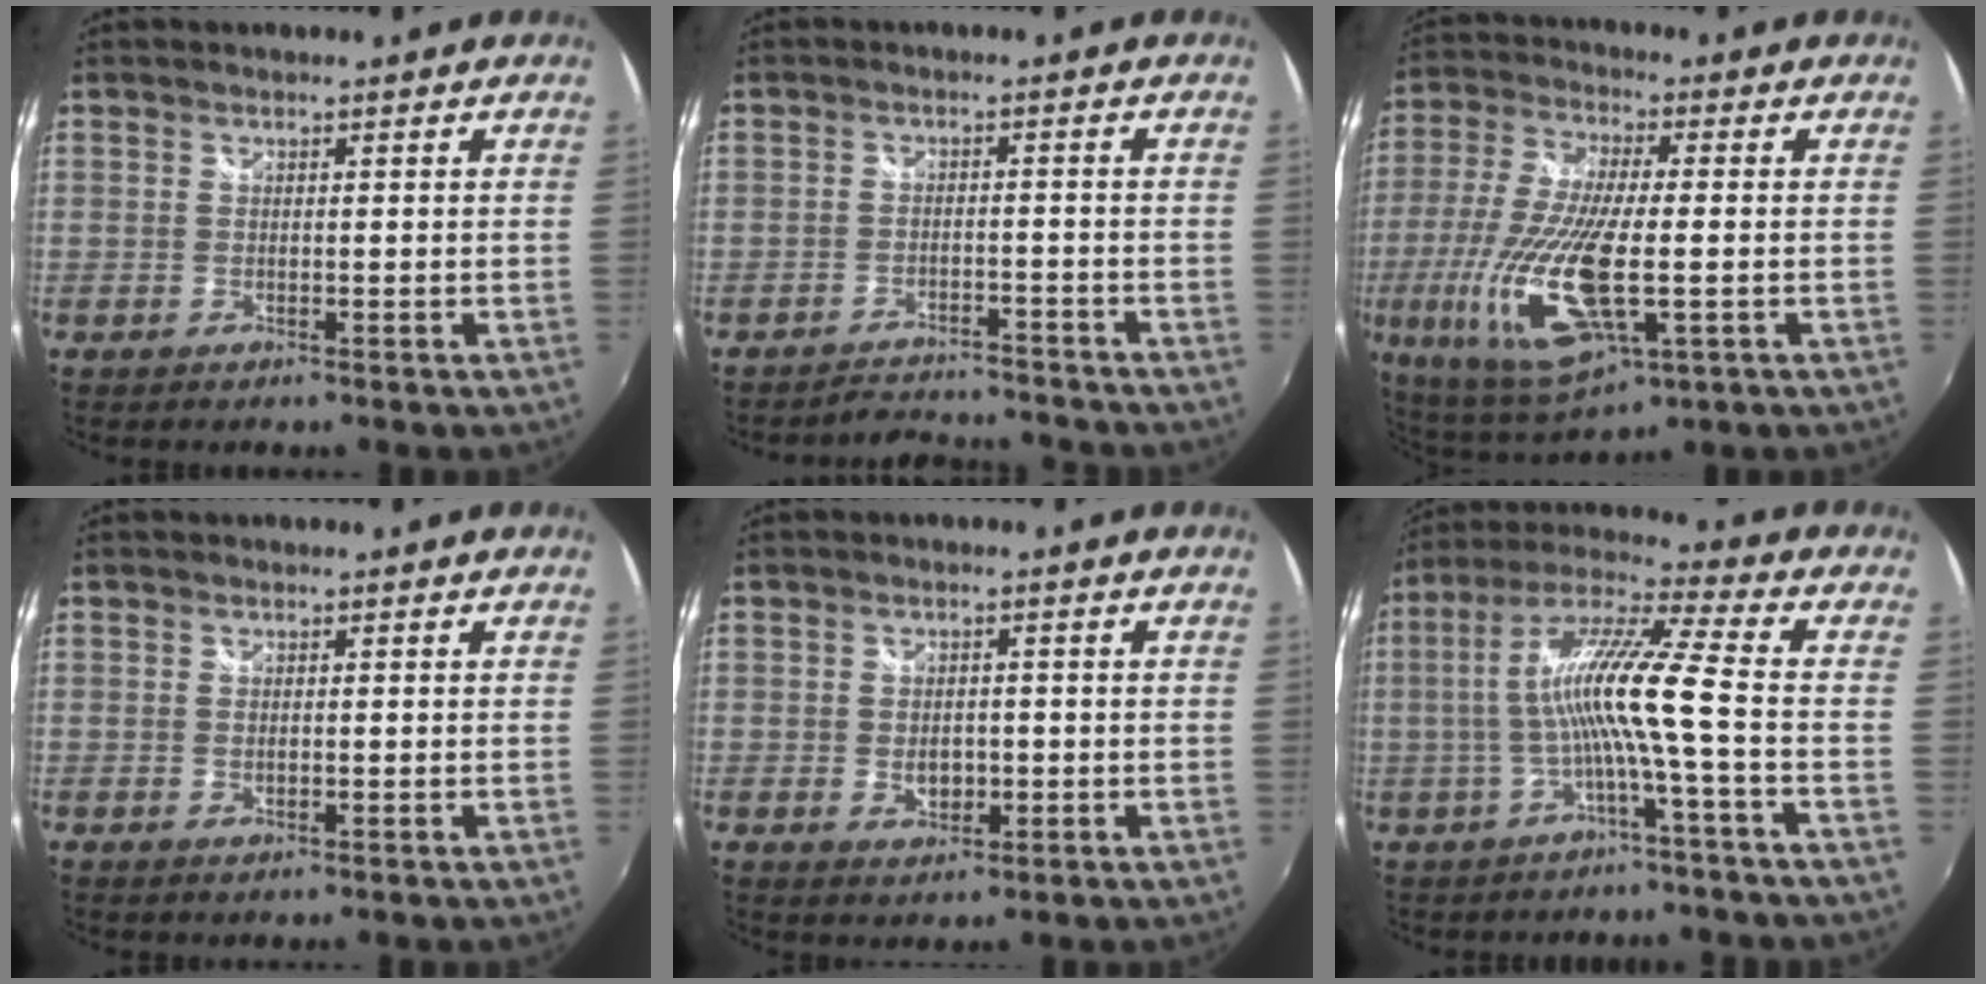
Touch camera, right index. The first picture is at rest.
{"total": 8.3, "force": [-8.1, 1.3, 1.4], "torque": [-0.044, 0.007, -0.112]}
{"total": 21.6, "force": [-5.0, 7.3, 19.7], "torque": [-0.421, -0.042, -0.085]}
{"total": 0.8, "force": [-0.1, 0.5, 0.6], "torque": [-0.011, -0.002, -0.003]}
{"total": 4.1, "force": [-0.8, 3.0, 2.7], "torque": [-0.044, -0.004, -0.011]}
{"total": 11.7, "force": [-2.2, -0.8, 11.5], "torque": [-0.220, 0.010, -0.038]}